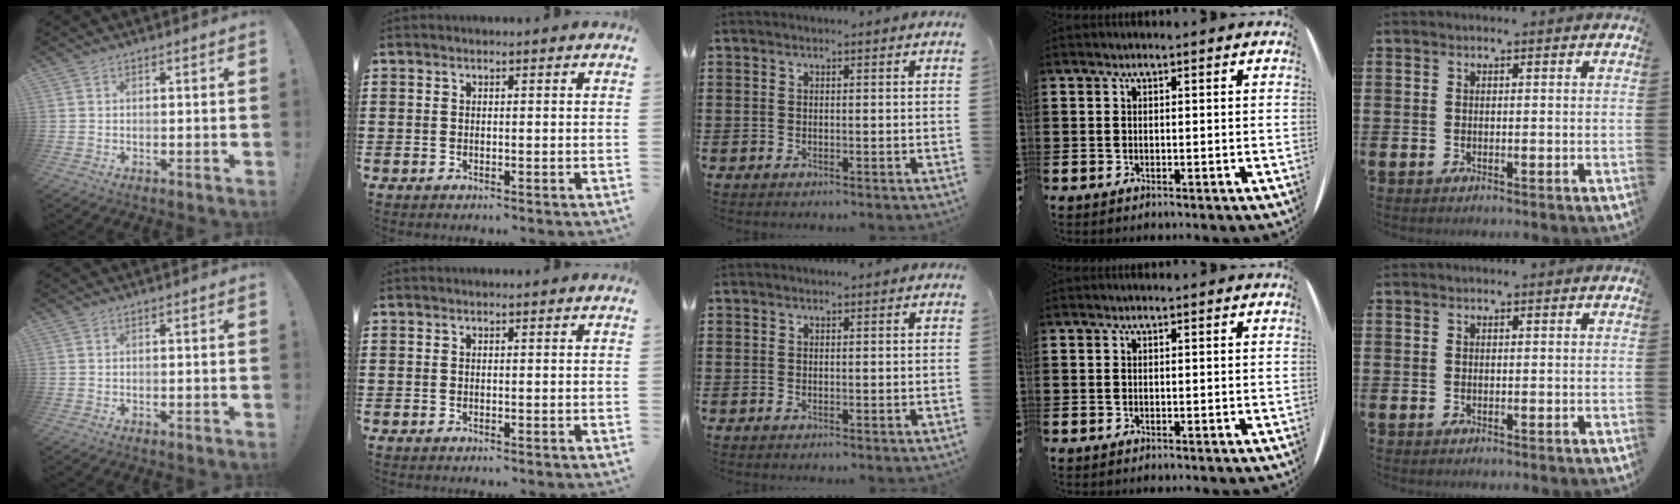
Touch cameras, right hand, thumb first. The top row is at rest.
{}